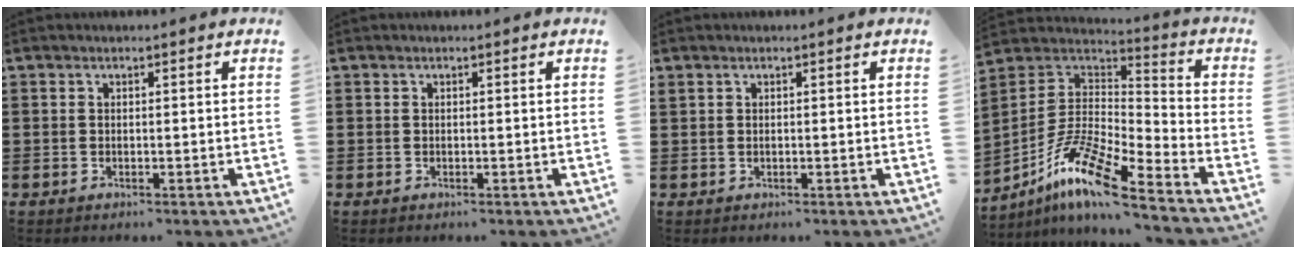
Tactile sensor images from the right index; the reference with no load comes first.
{"total": 0.0}
{"total": 0.5, "force": [0.4, 0.3, 0.2], "torque": [-0.006, 0.002, 0.007]}
{"total": 12.5, "force": [-8.8, 2.1, 8.6], "torque": [-0.183, 0.005, -0.177]}